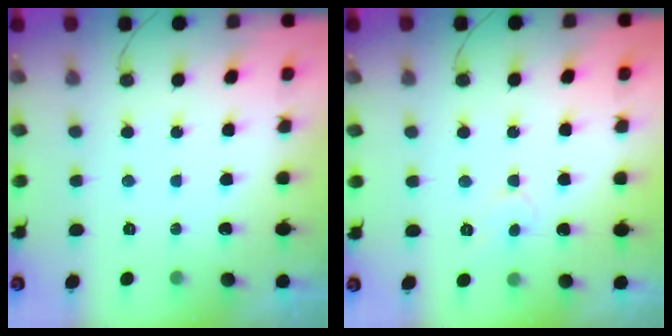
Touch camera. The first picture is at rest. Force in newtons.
{"total": 4.3, "press": 4.3, "slide": 0.4}